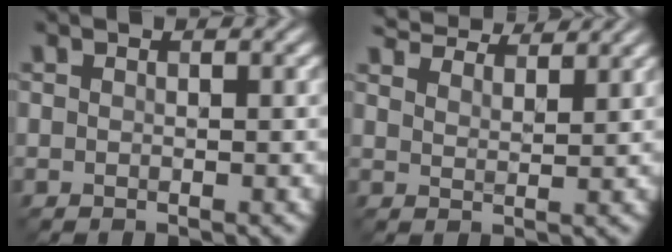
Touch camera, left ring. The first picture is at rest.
{"total": 7.2, "force": [6.6, 1.5, 2.4], "torque": [-0.050, 0.009, 0.097]}